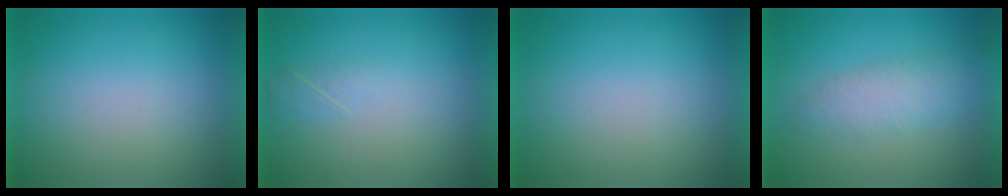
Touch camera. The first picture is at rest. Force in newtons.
{"total": 1.6}
{"total": 0.0}
{"total": 3.2}